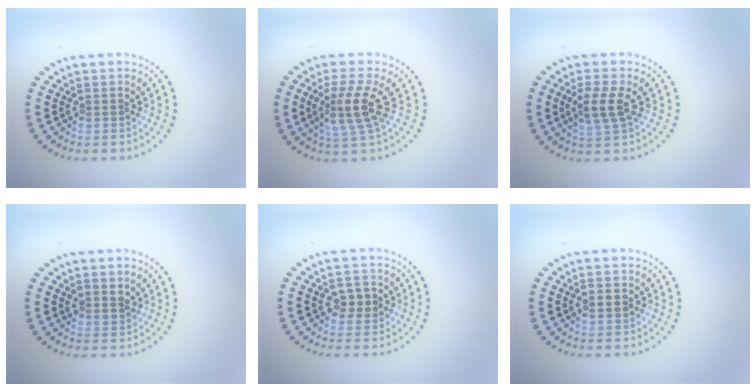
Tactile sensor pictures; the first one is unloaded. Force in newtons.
{"total": 3.7, "press": 3.3, "slide": 1.8}
{"total": 2.8, "press": 2.6, "slide": 1.0}
{"total": 1.0, "press": 0.7, "slide": 0.6}
{"total": 2.1, "press": 2.1, "slide": 0.3}
{"total": 1.9, "press": 1.9, "slide": 0.2}